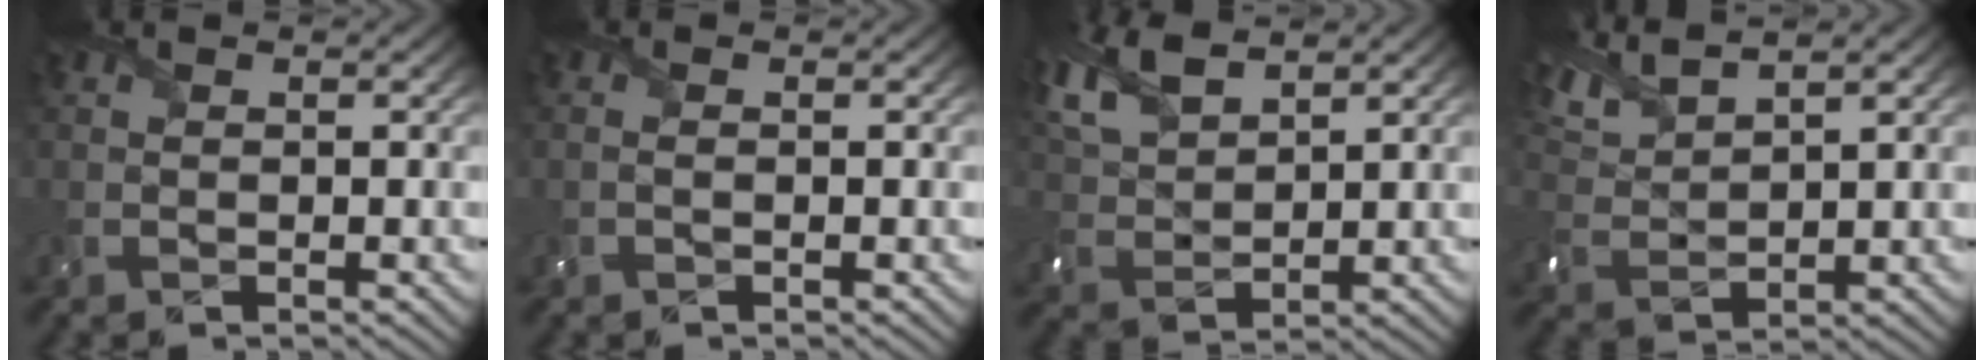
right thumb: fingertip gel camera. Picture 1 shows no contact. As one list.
[{"total": 0.9, "force": [-0.5, 0.3, 0.8], "torque": [-0.020, 0.000, -0.013]}, {"total": 8.4, "force": [5.7, 3.6, 5.1], "torque": [-0.143, 0.016, 0.117]}, {"total": 5.7, "force": [4.8, 1.2, 2.8], "torque": [-0.080, 0.015, 0.102]}]